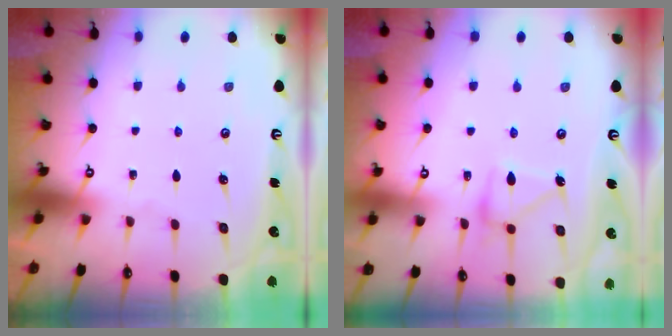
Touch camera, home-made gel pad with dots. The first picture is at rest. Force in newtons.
{"total": 14.2, "press": 14.2, "slide": 0.6}